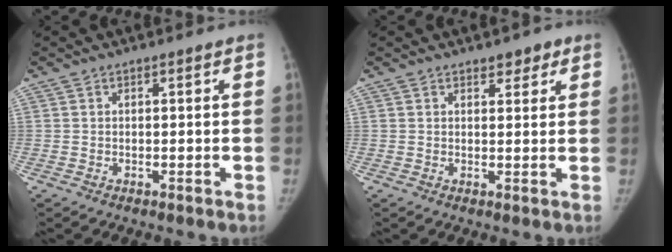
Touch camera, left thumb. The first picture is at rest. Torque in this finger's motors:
{"motor_torque": [-0.10, 0.00, 0.06, 0.26, 0.00]}